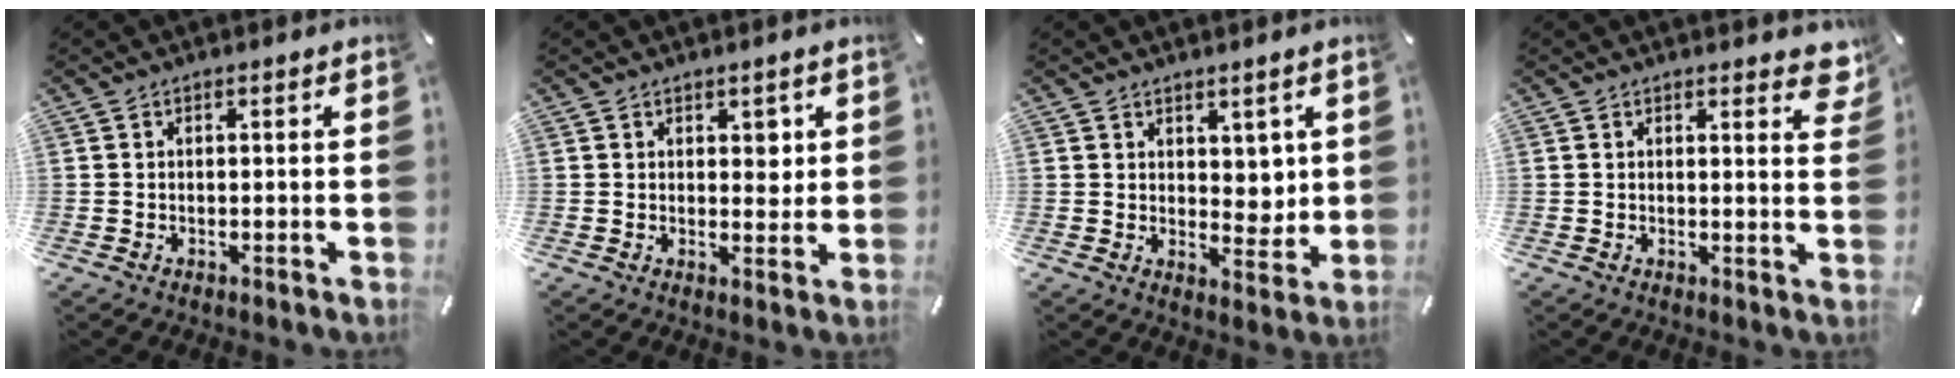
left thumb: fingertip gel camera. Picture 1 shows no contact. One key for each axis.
{"total": 3.5, "fx": 1.4, "fy": 2.5, "fz": 2.0, "tx": -0.001, "ty": -0.011, "tz": 0.016}
{"total": 5.6, "fx": 2.7, "fy": 4.2, "fz": 2.5, "tx": -0.019, "ty": -0.019, "tz": 0.047}
{"total": 3.6, "fx": 2.6, "fy": 1.5, "fz": 1.9, "tx": -0.006, "ty": -0.019, "tz": 0.038}